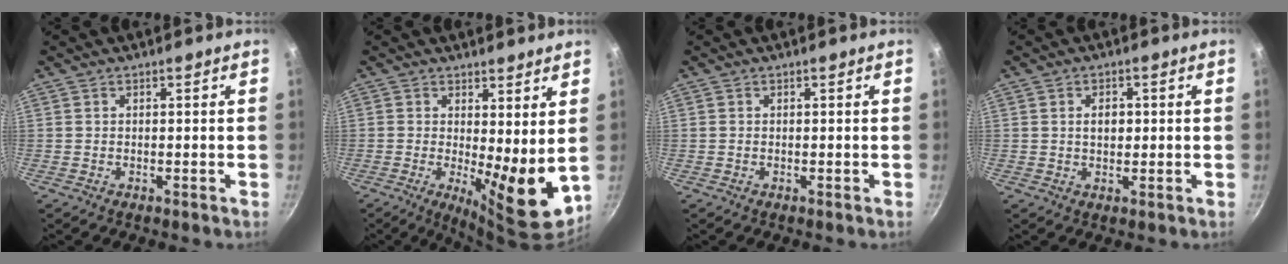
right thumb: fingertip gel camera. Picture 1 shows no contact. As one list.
[{"total": 10.2, "force": [0.9, 3.2, 9.6], "torque": [-0.126, -0.034, 0.018]}, {"total": 0.0}, {"total": 3.2, "force": [0.4, 2.1, 2.3], "torque": [-0.025, 0.002, 0.007]}]